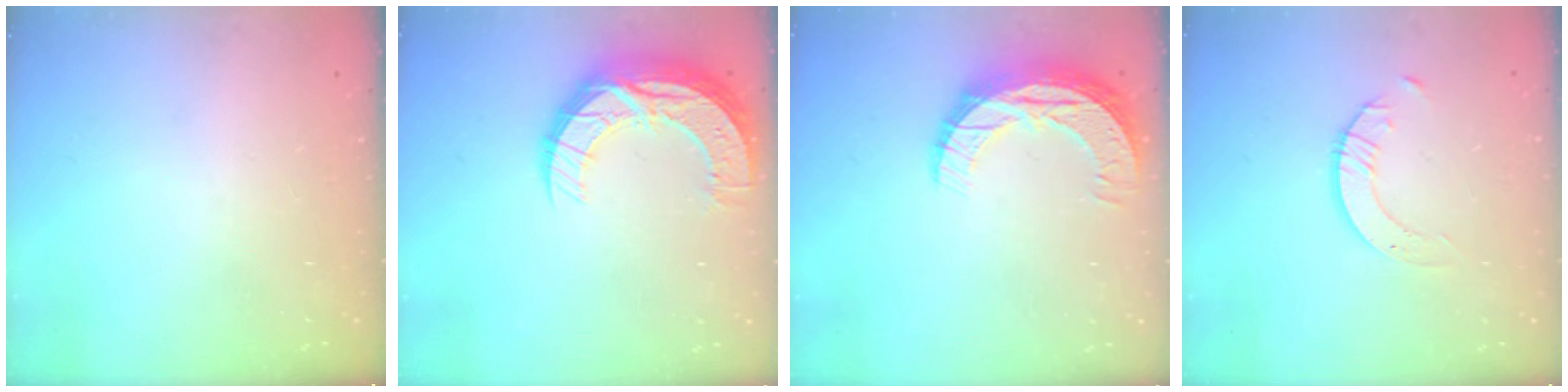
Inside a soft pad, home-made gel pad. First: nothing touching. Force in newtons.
{"total": 15.3, "press": 15.3, "slide": 1.1}
{"total": 10.7, "press": 10.7, "slide": 0.8}
{"total": 2.1, "press": 2.1, "slide": 0.2}